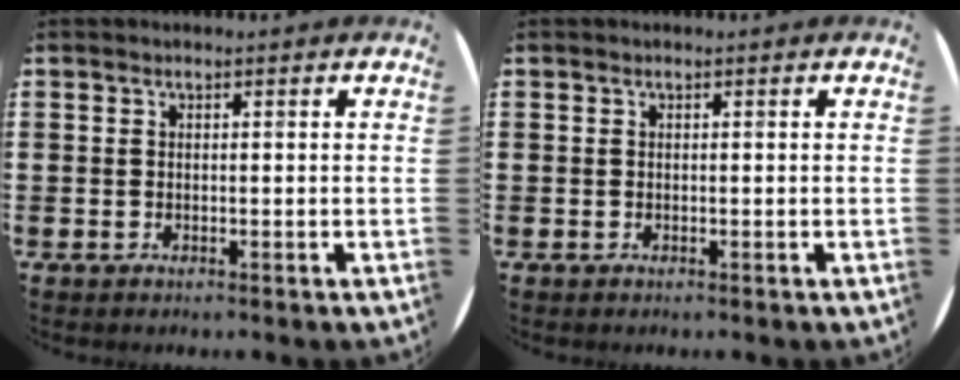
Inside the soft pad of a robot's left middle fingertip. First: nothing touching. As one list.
[{"total": 0.0}]